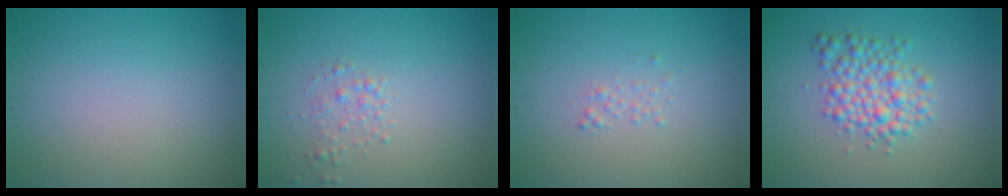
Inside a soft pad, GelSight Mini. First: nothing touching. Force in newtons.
{"total": 1.3, "press": 1.2, "slide": 0.1}
{"total": 0.7, "press": 0.7, "slide": 0.1}
{"total": 4.1, "press": 4.1, "slide": 0.1}